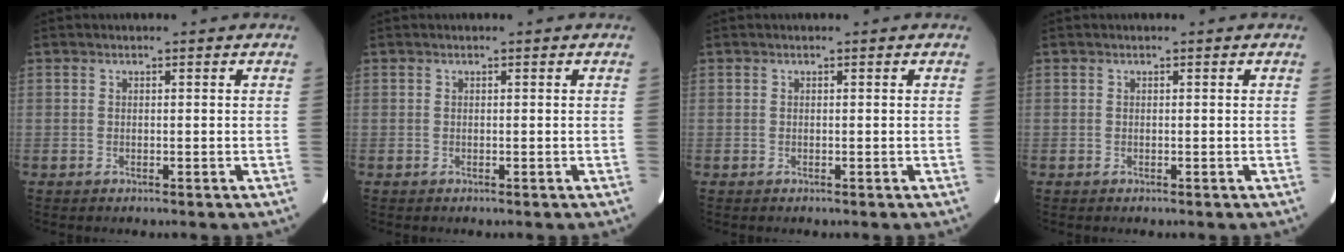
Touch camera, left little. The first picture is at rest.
{"total": 0.0}
{"total": 0.0}
{"total": 0.0}